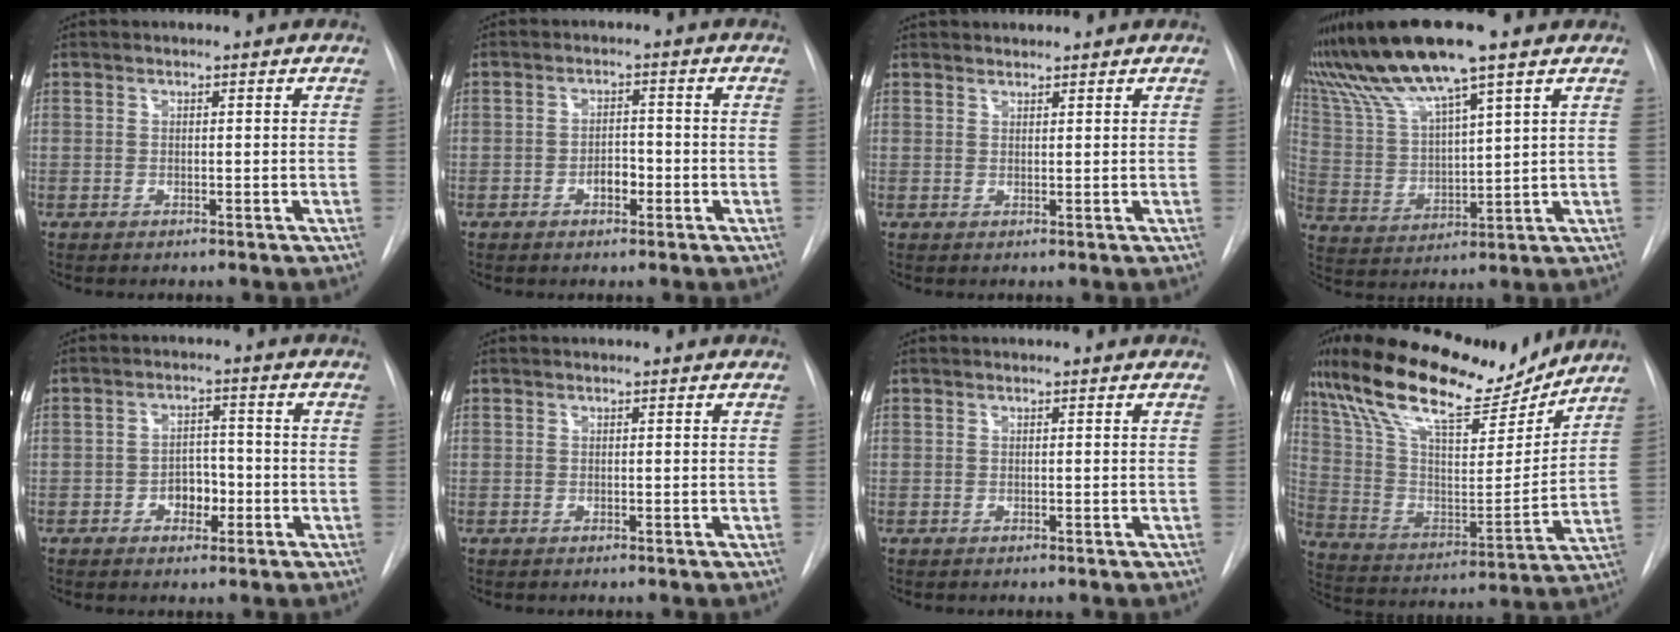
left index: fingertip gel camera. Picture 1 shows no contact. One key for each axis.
{"total": 2.7, "fx": -1.3, "fy": 1.5, "fz": 1.9, "tx": -0.026, "ty": 0.007, "tz": -0.019}
{"total": 2.4, "fx": 2.3, "fy": 0.5, "fz": 0.3, "tx": -0.003, "ty": 0.022, "tz": 0.041}
{"total": 12.9, "fx": 9.6, "fy": 0.3, "fz": 8.5, "tx": -0.178, "ty": 0.013, "tz": 0.188}
{"total": 4.1, "fx": -1.5, "fy": 2.7, "fz": 2.6, "tx": -0.034, "ty": 0.008, "tz": -0.024}
{"total": 0.0}
{"total": 0.0}
{"total": 22.6, "fx": 17.6, "fy": 6.3, "fz": 12.6, "tx": -0.232, "ty": 0.018, "tz": 0.302}